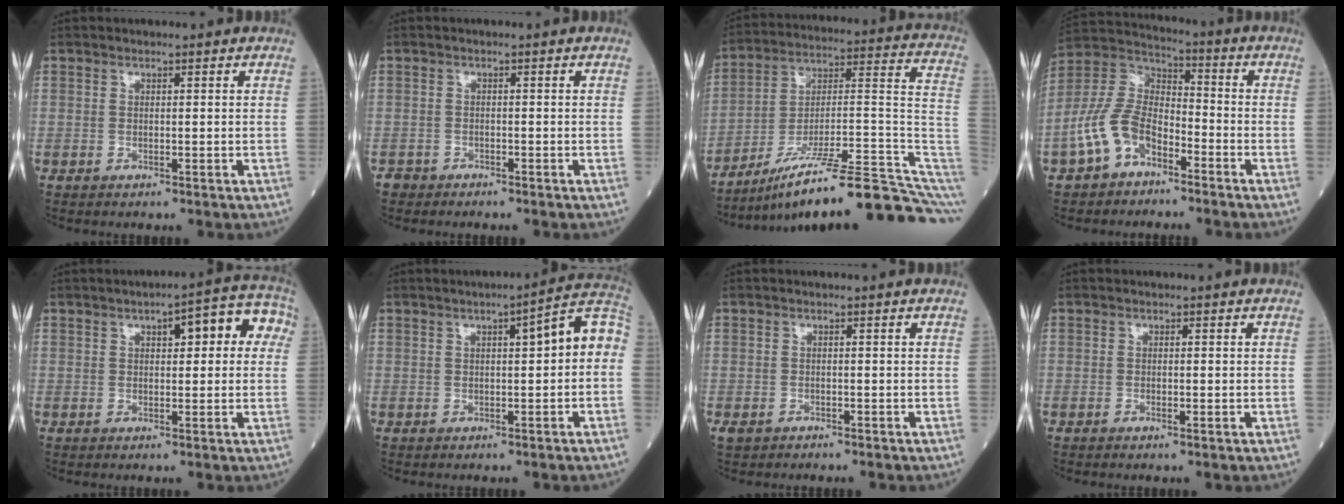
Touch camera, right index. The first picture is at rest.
{"total": 1.4, "force": [-1.3, 0.5, -0.3], "torque": [0.004, 0.000, -0.025]}
{"total": 22.6, "force": [-16.5, 0.7, 15.4], "torque": [-0.149, 0.046, -0.260]}
{"total": 10.5, "force": [-5.7, 5.6, 6.8], "torque": [-0.164, 0.020, -0.114]}
{"total": 8.7, "force": [2.6, 2.9, 7.7], "torque": [-0.088, 0.039, 0.025]}
{"total": 7.5, "force": [0.9, 1.4, 7.3], "torque": [-0.093, 0.032, 0.005]}
{"total": 1.5, "force": [-1.2, 0.9, 0.4], "torque": [-0.009, 0.000, -0.017]}
{"total": 1.2, "force": [-0.4, 0.5, 1.1], "torque": [-0.013, -0.001, -0.004]}